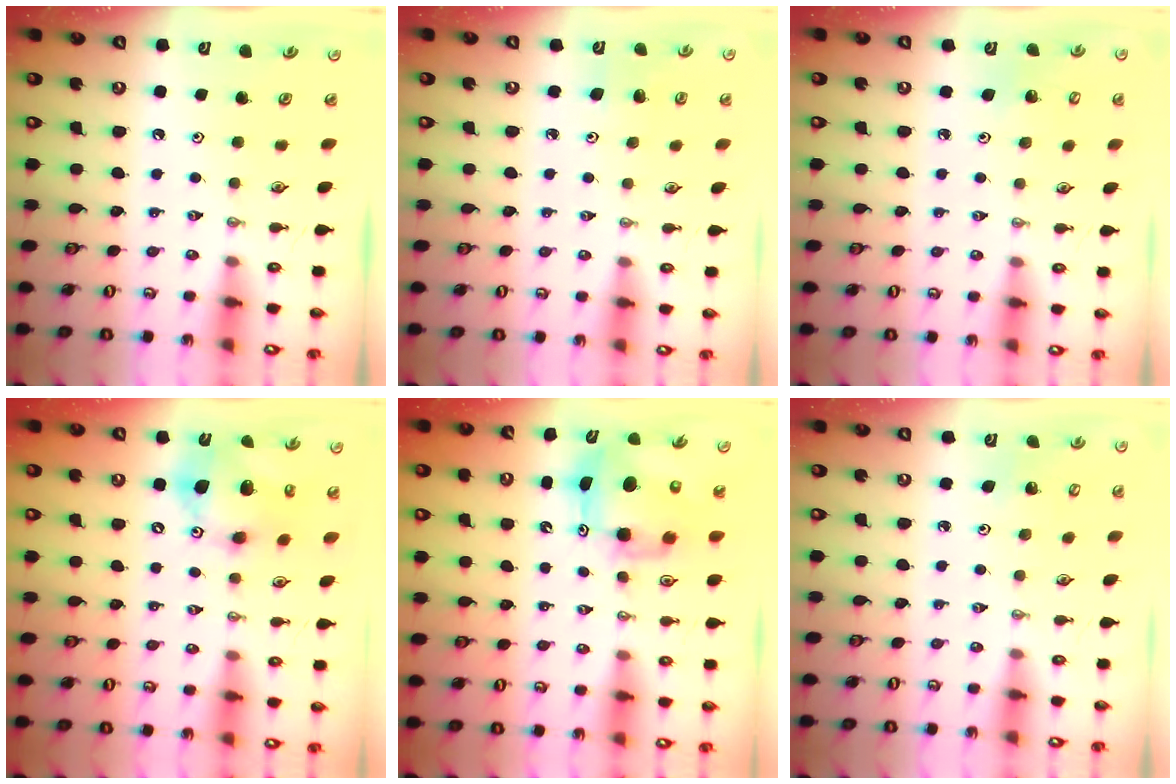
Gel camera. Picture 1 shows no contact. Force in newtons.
{"total": 4.2, "press": 4.1, "slide": 0.9}
{"total": 2.8, "press": 2.7, "slide": 0.7}
{"total": 14.2, "press": 13.9, "slide": 2.9}
{"total": 8.6, "press": 8.6, "slide": 1.0}
{"total": 2.9, "press": 2.9, "slide": 0.2}